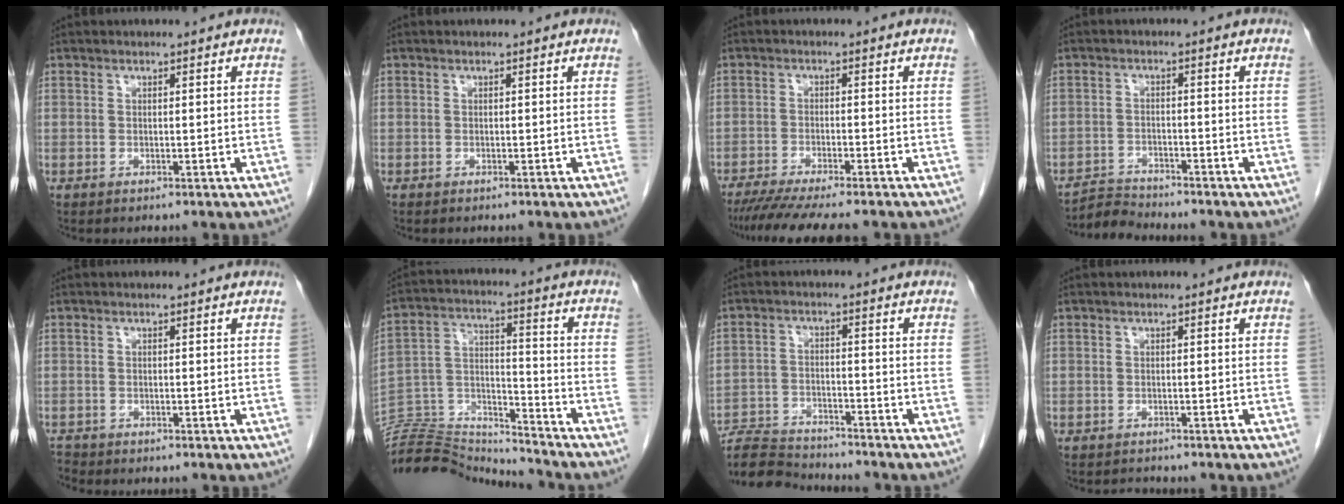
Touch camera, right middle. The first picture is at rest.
{"total": 0.0}
{"total": 10.5, "force": [-9.0, 0.4, 5.4], "torque": [-0.070, -0.022, -0.138]}
{"total": 3.4, "force": [-3.2, -0.2, -0.9], "torque": [0.021, -0.012, -0.057]}
{"total": 1.0, "force": [-1.0, 0.0, -0.3], "torque": [0.003, -0.006, -0.018]}
{"total": 15.6, "force": [-15.6, -0.2, 0.7], "torque": [-0.013, 0.035, -0.271]}
{"total": 9.0, "force": [-8.9, 0.5, 1.0], "torque": [-0.017, -0.003, -0.157]}
{"total": 1.1, "force": [-1.0, 0.3, -0.3], "torque": [0.000, -0.005, -0.016]}